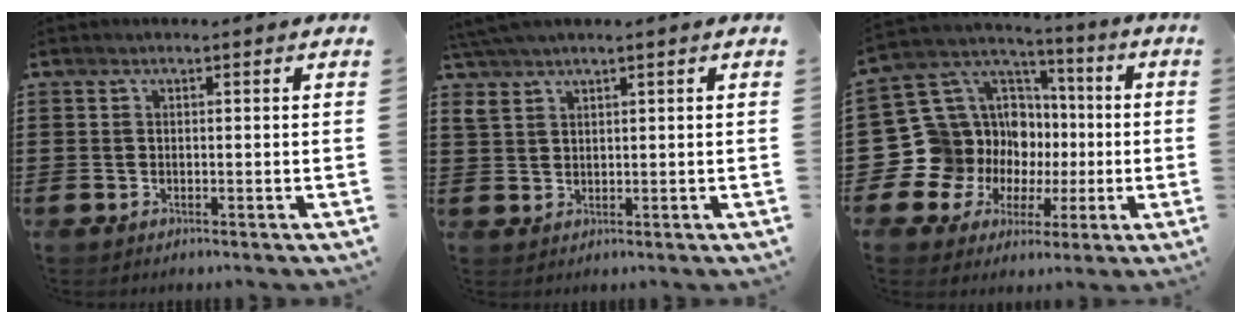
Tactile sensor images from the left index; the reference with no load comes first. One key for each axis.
{"total": 3.1, "fx": 2.4, "fy": 0.6, "fz": 1.8, "tx": -0.044, "ty": 0.004, "tz": 0.046}
{"total": 16.4, "fx": -2.6, "fy": 15.5, "fz": 4.7, "tx": -0.145, "ty": -0.028, "tz": -0.009}